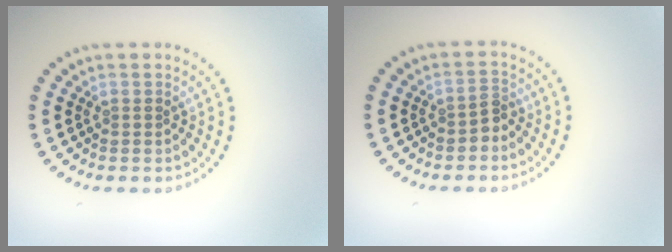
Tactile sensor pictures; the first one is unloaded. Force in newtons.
{"total": 1.4, "press": 1.2, "slide": 0.6}